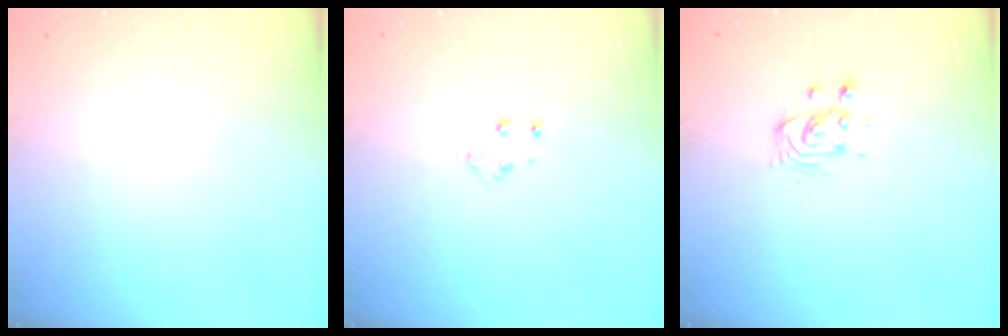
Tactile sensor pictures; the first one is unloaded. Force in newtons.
{"total": 3.9, "press": 3.8, "slide": 0.5}
{"total": 3.9, "press": 3.8, "slide": 0.6}